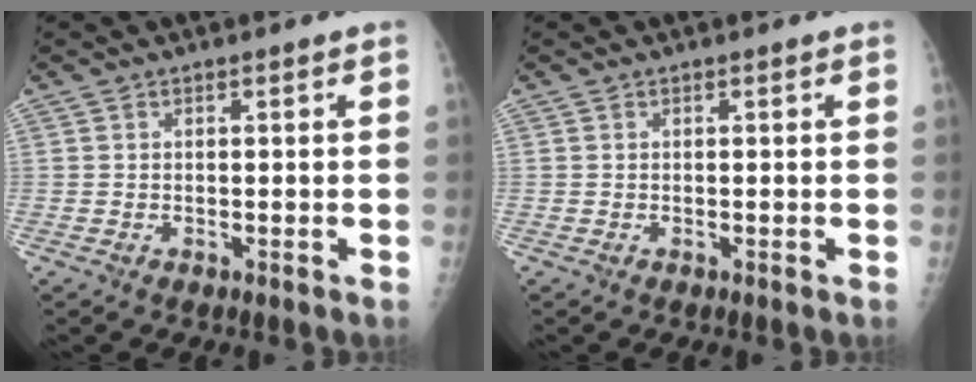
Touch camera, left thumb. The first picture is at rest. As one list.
[{"total": 0.0}]